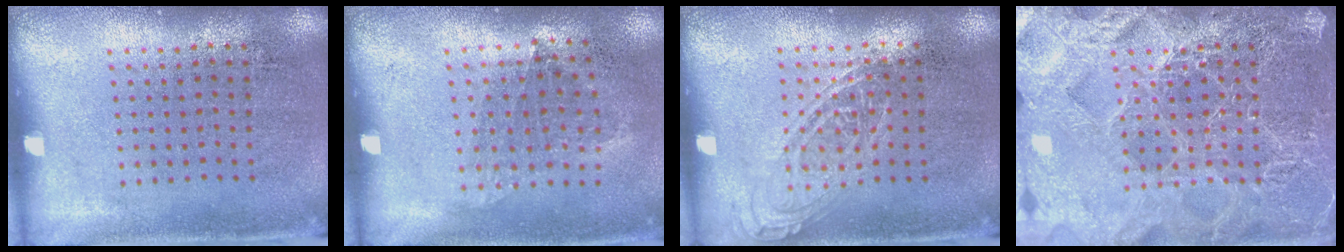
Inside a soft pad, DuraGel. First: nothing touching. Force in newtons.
{"total": 1.0, "press": 0.8, "slide": 0.6}
{"total": 1.0, "press": 1.0, "slide": 0.1}
{"total": 5.9, "press": 5.9, "slide": 0.7}